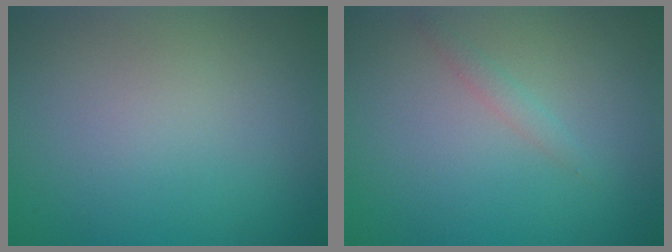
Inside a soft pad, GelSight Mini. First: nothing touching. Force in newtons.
{"total": 1.0, "press": 0.9, "slide": 0.1}